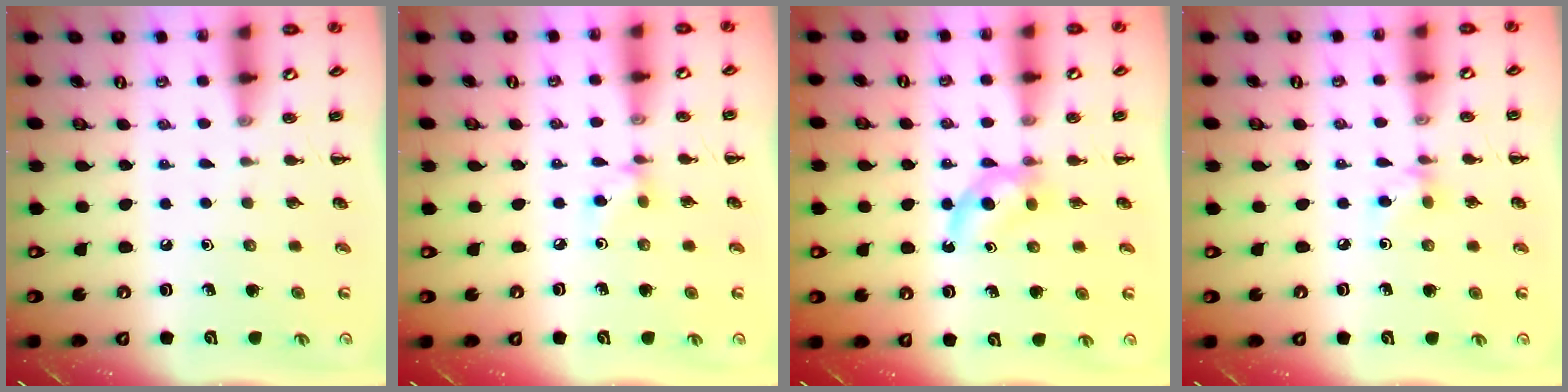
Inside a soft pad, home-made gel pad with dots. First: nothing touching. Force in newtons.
{"total": 3.9, "press": 3.8, "slide": 0.8}
{"total": 4.5, "press": 4.1, "slide": 1.7}
{"total": 4.7, "press": 4.4, "slide": 1.5}